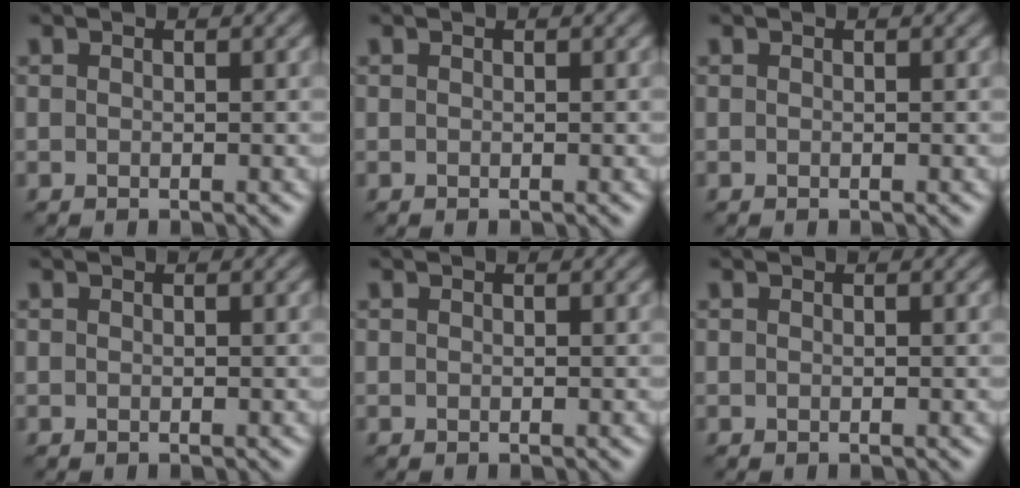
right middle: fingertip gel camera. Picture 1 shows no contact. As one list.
[{"total": 0.0}, {"total": 0.0}, {"total": 0.0}, {"total": 0.0}, {"total": 0.0}]